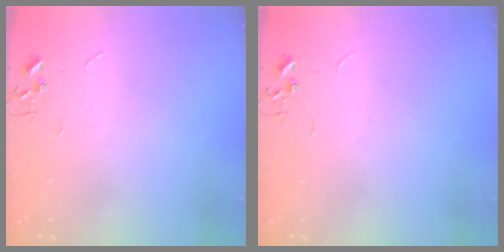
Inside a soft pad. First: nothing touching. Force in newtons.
{"total": 0.0}